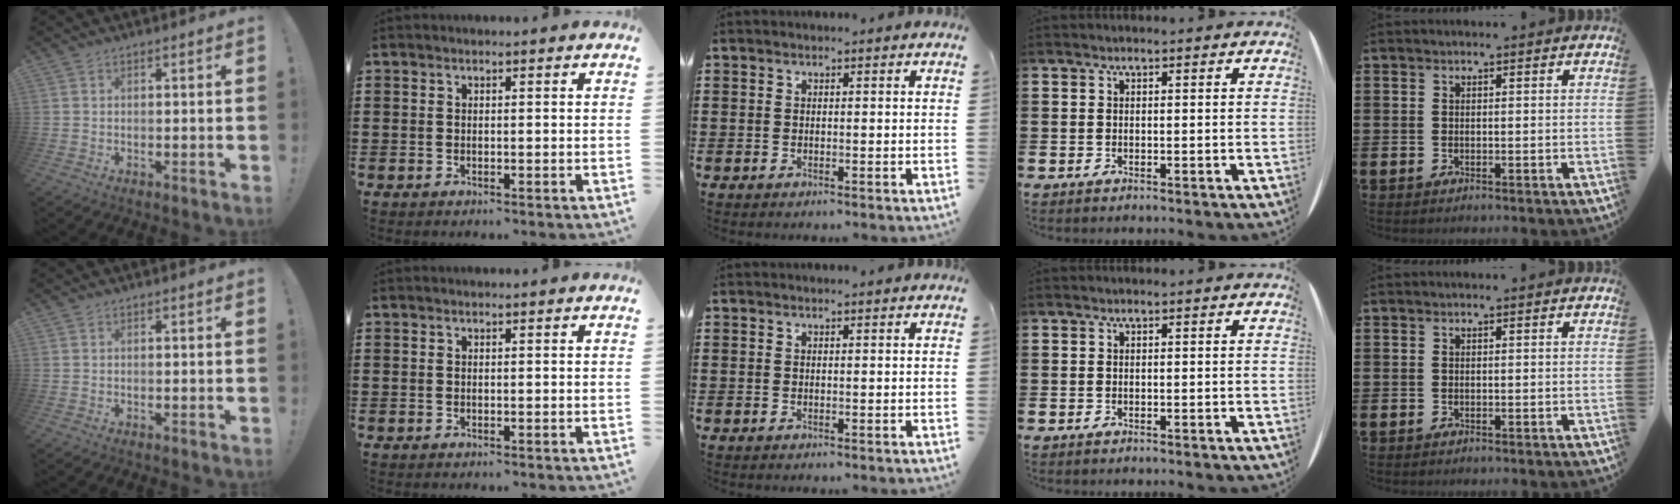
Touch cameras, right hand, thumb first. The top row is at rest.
{}